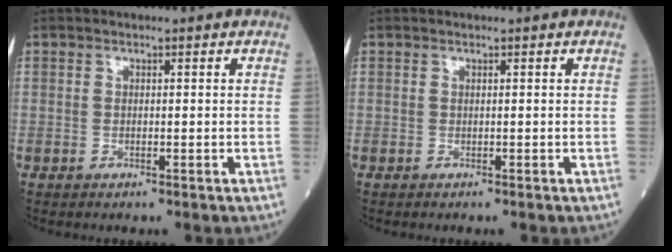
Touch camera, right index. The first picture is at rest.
{"total": 0.0}